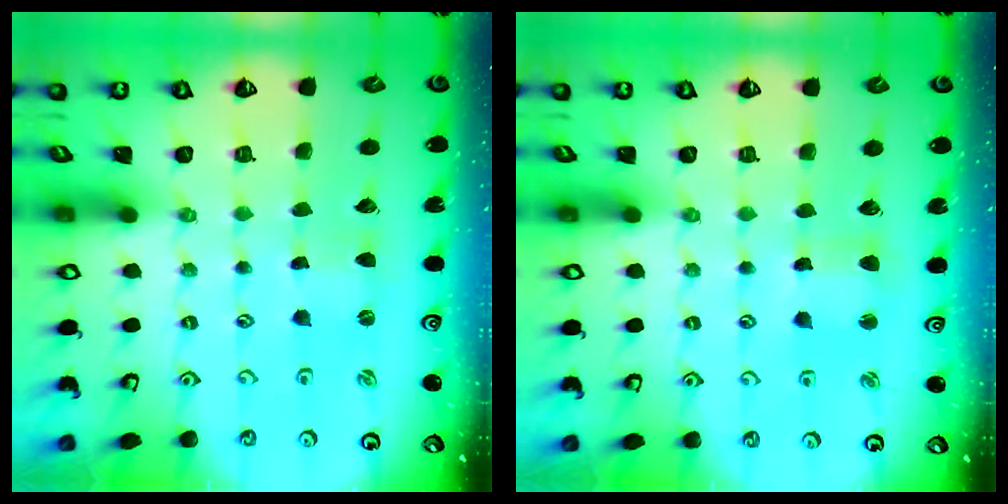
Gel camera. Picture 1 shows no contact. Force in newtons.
{"total": 4.2, "press": 4.2, "slide": 0.4}